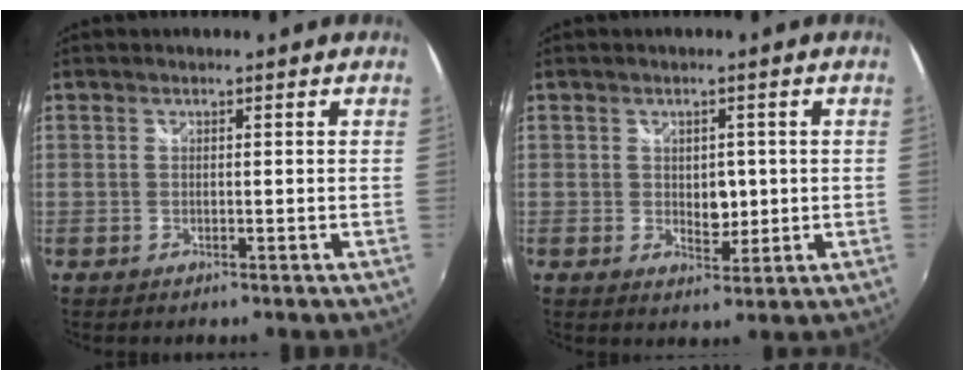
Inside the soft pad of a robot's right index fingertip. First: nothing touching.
{"total": 3.8, "force": [0.1, 2.8, 2.7], "torque": [-0.038, -0.004, 0.003]}